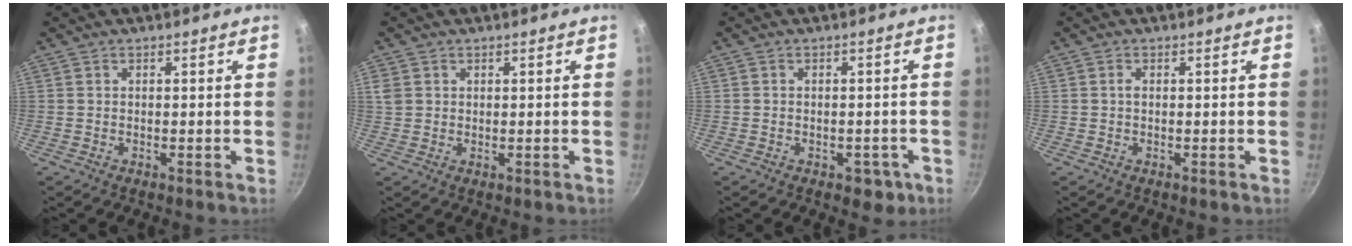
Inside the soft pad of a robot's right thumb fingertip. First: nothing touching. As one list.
[{"total": 2.6, "force": [0.9, 2.1, 1.2], "torque": [-0.019, 0.000, 0.020]}, {"total": 4.1, "force": [-1.7, 2.8, 2.4], "torque": [-0.008, 0.016, -0.009]}, {"total": 0.7, "force": [0.0, 0.4, 0.6], "torque": [-0.011, 0.002, -0.002]}]